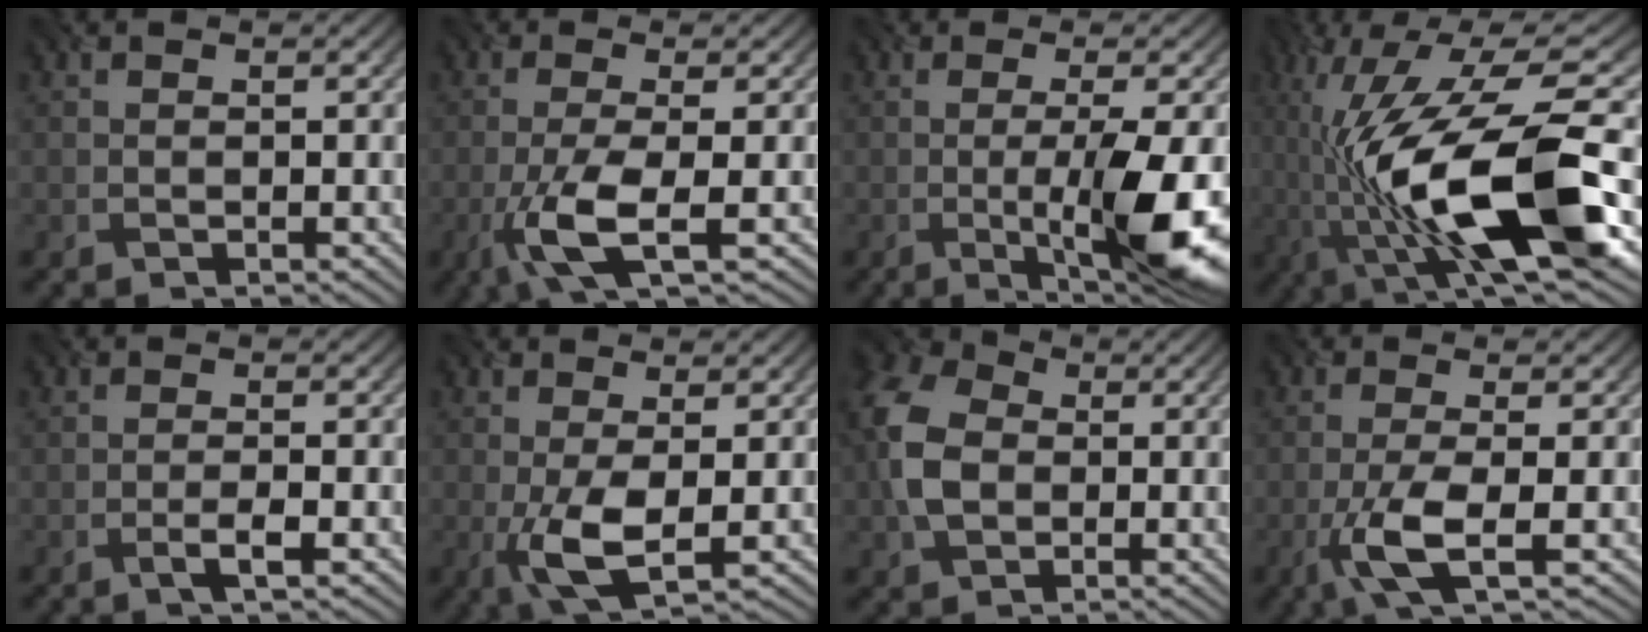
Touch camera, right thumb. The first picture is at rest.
{"total": 6.9, "force": [-2.3, 1.5, 6.4], "torque": [-0.123, 0.001, -0.055]}
{"total": 11.3, "force": [-2.9, 2.3, 10.7], "torque": [-0.161, -0.004, -0.049]}
{"total": 18.6, "force": [-4.1, 6.8, 16.8], "torque": [-0.307, 0.004, -0.077]}
{"total": 2.2, "force": [-1.0, 0.3, 1.9], "torque": [-0.035, 0.004, -0.021]}
{"total": 5.8, "force": [-0.8, 1.9, 5.4], "torque": [-0.116, -0.003, -0.015]}
{"total": 9.2, "force": [-0.1, 6.8, 6.2], "torque": [-0.176, 0.010, -0.018]}
{"total": 5.8, "force": [-1.9, 1.3, 5.4], "torque": [-0.109, 0.002, -0.044]}